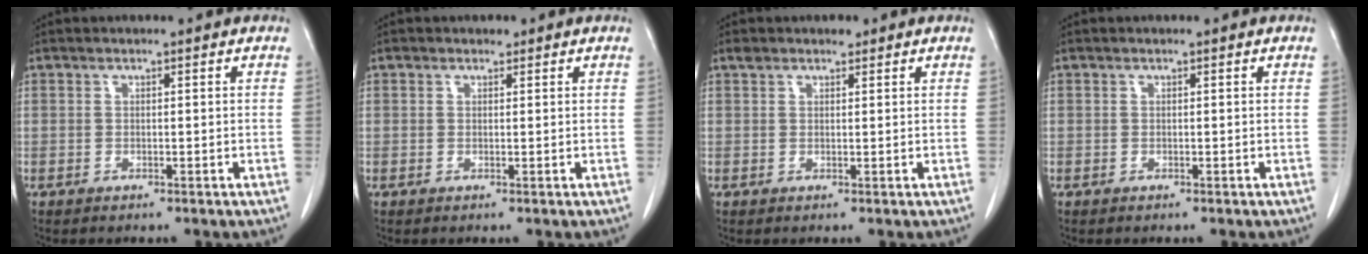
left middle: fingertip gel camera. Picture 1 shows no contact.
{"total": 0.8, "force": [0.6, 0.5, 0.1], "torque": [0.001, -0.001, 0.006]}
{"total": 1.8, "force": [1.4, 1.0, 0.5], "torque": [-0.011, 0.010, 0.022]}
{"total": 0.0}